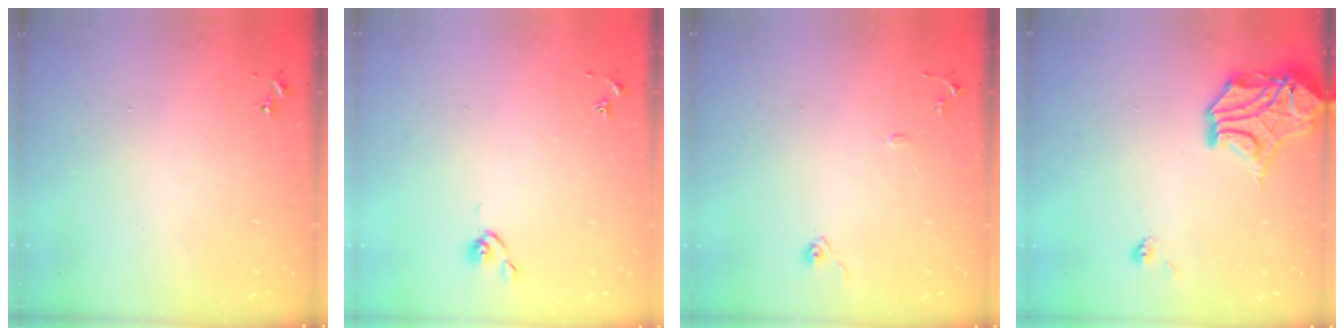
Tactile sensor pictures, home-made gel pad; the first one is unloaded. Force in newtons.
{"total": 4.9, "press": 4.9, "slide": 0.7}
{"total": 8.0, "press": 8.0, "slide": 0.8}
{"total": 15.2, "press": 15.1, "slide": 2.2}